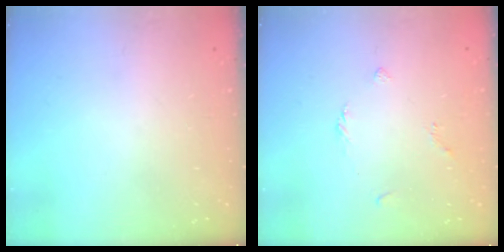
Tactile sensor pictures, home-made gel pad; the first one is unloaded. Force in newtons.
{"total": 2.1, "press": 2.0, "slide": 0.6}